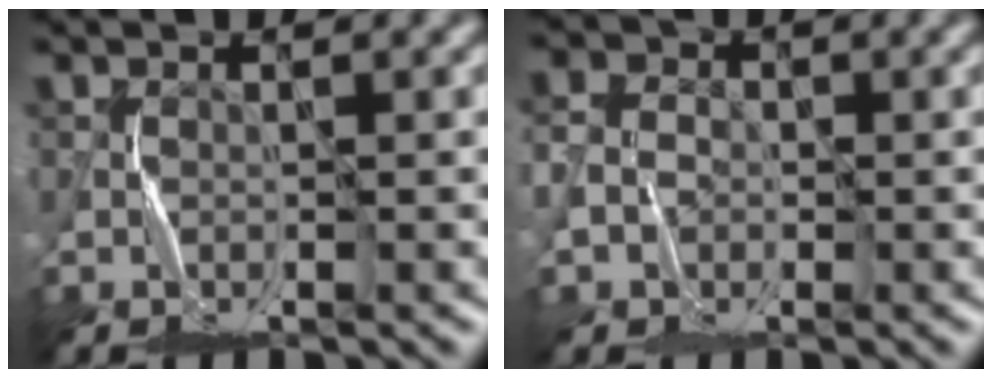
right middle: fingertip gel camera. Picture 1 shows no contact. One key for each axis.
{"total": 2.8, "fx": -0.7, "fy": 2.3, "fz": 1.3, "tx": -0.023, "ty": 0.001, "tz": -0.016}